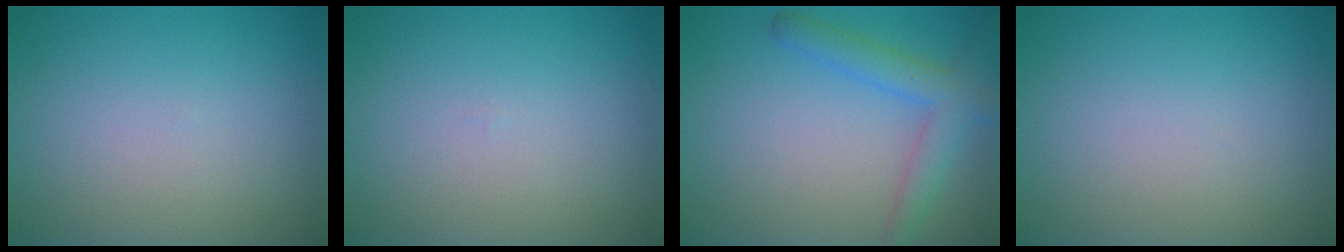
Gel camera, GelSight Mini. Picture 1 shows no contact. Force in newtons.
{"total": 0.0}
{"total": 3.5, "press": 3.5, "slide": 0.2}
{"total": 0.0}